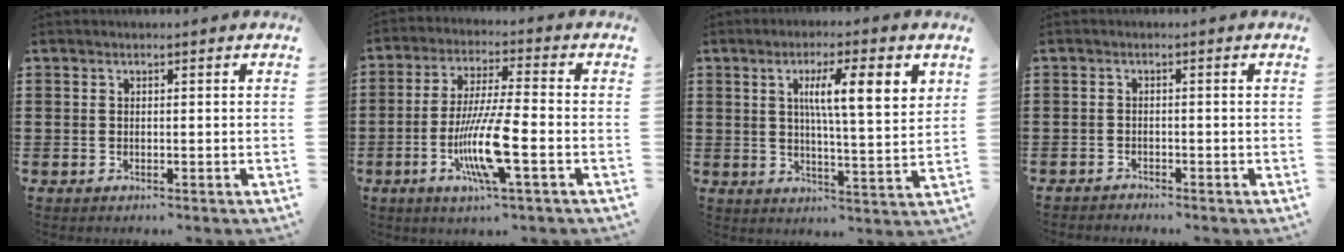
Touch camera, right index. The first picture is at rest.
{"total": 11.1, "force": [-3.7, 1.5, 10.4], "torque": [-0.217, -0.017, -0.074]}
{"total": 8.8, "force": [3.1, 1.5, 8.1], "torque": [-0.146, -0.001, 0.044]}
{"total": 1.2, "force": [-1.2, 0.2, -0.1], "torque": [-0.003, 0.003, -0.025]}